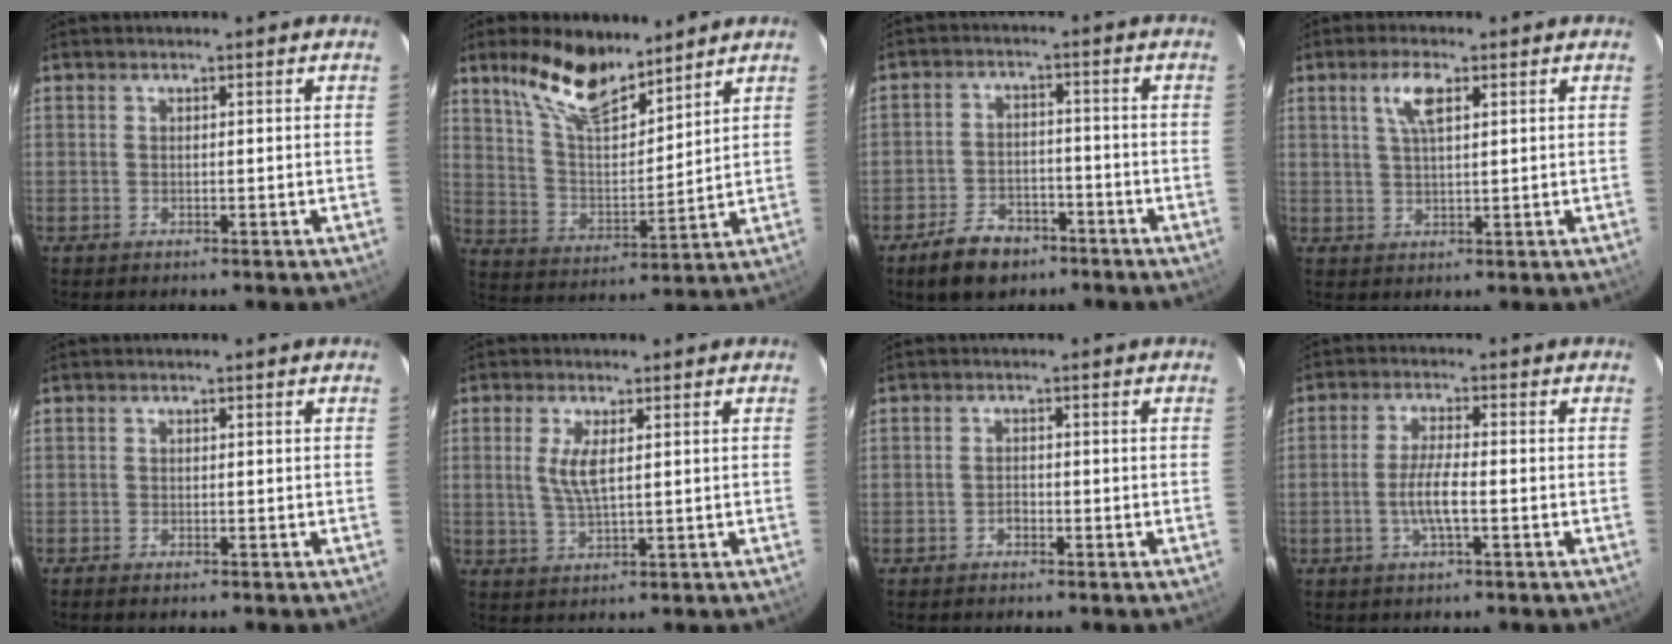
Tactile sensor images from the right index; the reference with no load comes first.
{"total": 13.8, "force": [10.5, 4.9, 7.6], "torque": [-0.143, 0.008, 0.202]}
{"total": 9.1, "force": [-6.2, 5.2, 4.1], "torque": [-0.102, 0.013, -0.093]}
{"total": 4.8, "force": [2.1, 1.6, 4.0], "torque": [-0.076, 0.008, 0.041]}
{"total": 0.8, "force": [-0.7, 0.3, 0.4], "torque": [-0.009, -0.003, -0.014]}
{"total": 4.8, "force": [1.0, 1.3, 4.5], "torque": [-0.093, -0.003, 0.020]}
{"total": 1.3, "force": [-0.8, 0.8, 0.6], "torque": [-0.012, 0.004, -0.014]}
{"total": 5.4, "force": [-1.6, 0.8, 5.1], "torque": [-0.100, -0.004, -0.031]}